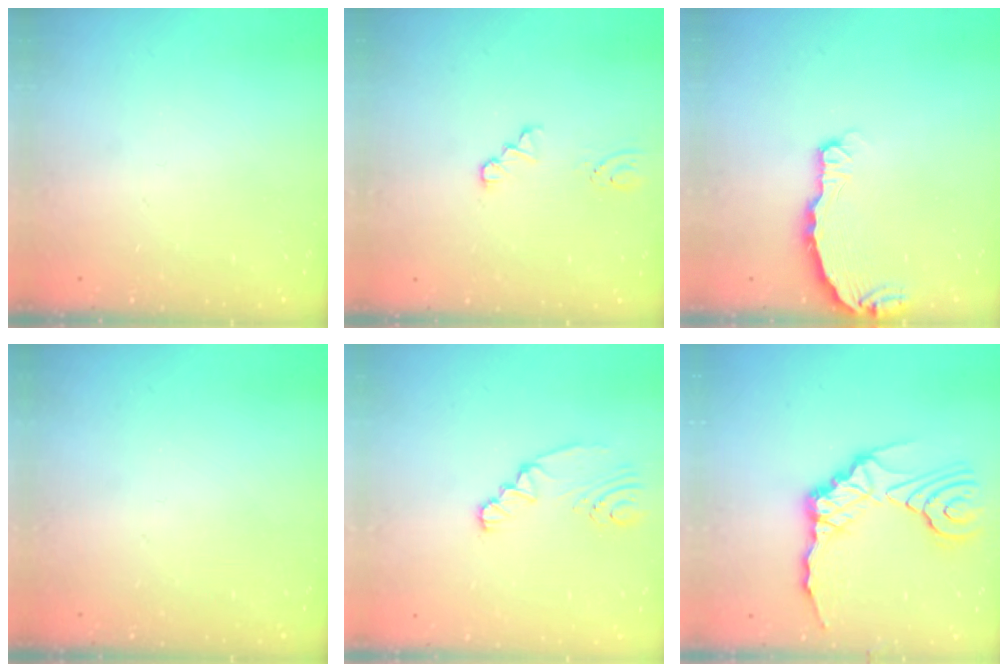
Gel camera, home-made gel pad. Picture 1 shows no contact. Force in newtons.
{"total": 1.4, "press": 1.4, "slide": 0.2}
{"total": 4.6, "press": 4.6, "slide": 0.5}
{"total": 0.0}
{"total": 3.8, "press": 3.5, "slide": 1.4}
{"total": 14.5, "press": 14.4, "slide": 2.2}